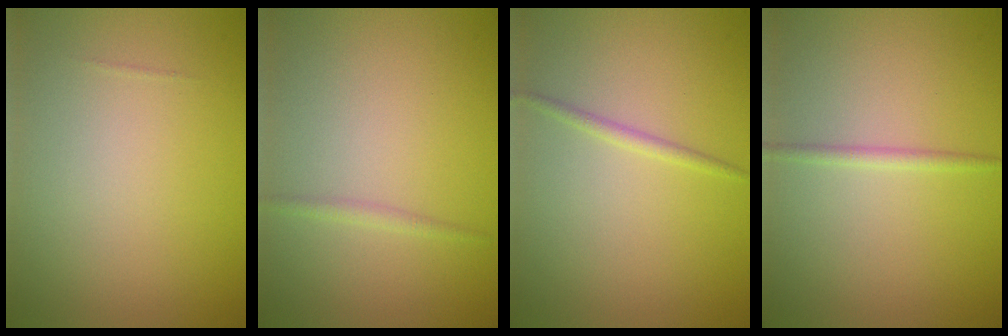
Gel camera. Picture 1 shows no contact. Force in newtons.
{"total": 0.8, "press": 0.8, "slide": 0.1}
{"total": 1.0, "press": 1.0, "slide": 0.0}
{"total": 1.1, "press": 1.1, "slide": 0.1}